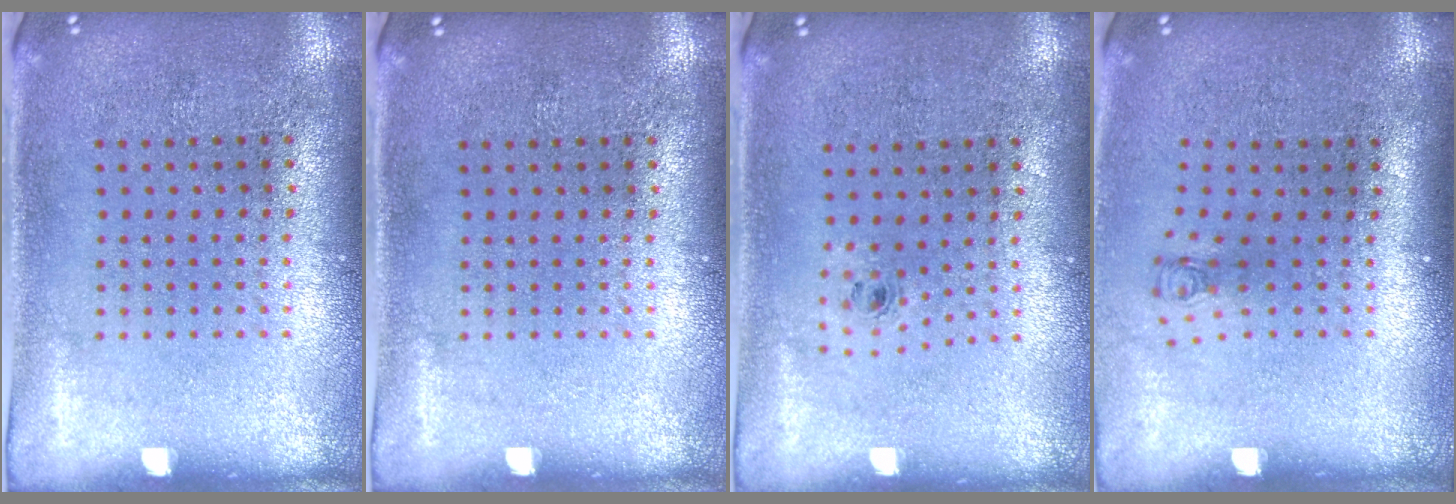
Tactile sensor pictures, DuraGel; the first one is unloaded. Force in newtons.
{"total": 0.0}
{"total": 0.7, "press": 0.3, "slide": 0.6}
{"total": 0.7, "press": 0.4, "slide": 0.6}